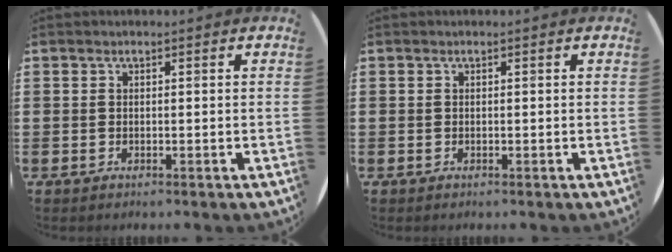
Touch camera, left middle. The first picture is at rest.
{"total": 0.0}